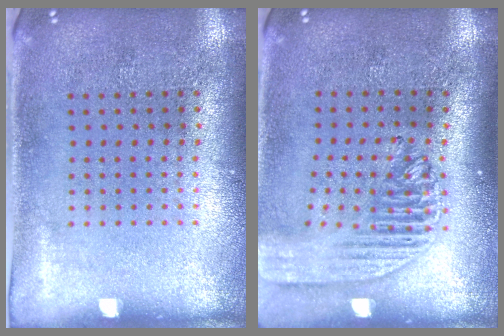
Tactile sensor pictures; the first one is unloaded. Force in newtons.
{"total": 2.0, "press": 1.7, "slide": 1.1}